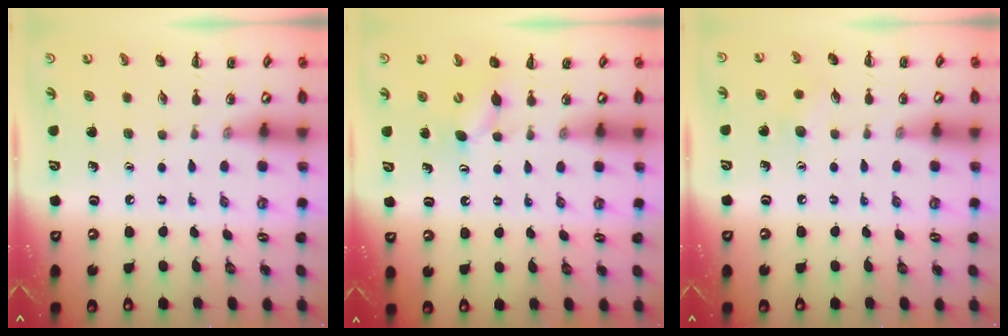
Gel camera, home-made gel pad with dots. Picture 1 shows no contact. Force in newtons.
{"total": 4.3, "press": 4.2, "slide": 0.8}
{"total": 5.3, "press": 5.2, "slide": 1.3}